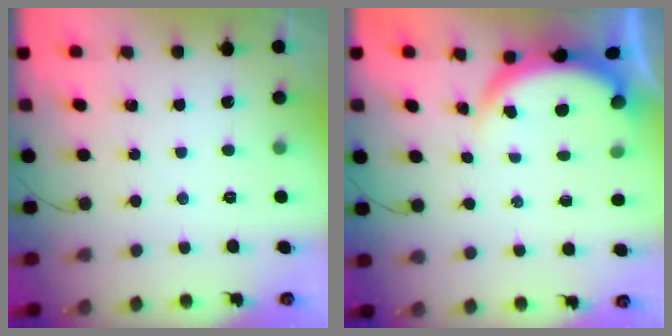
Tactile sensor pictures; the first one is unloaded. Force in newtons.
{"total": 3.8, "press": 3.8, "slide": 0.2}